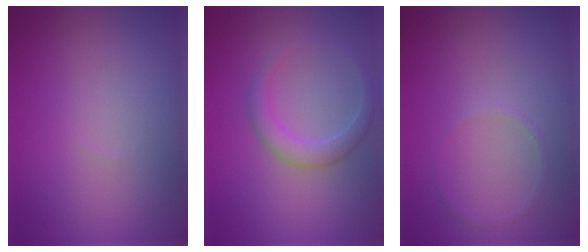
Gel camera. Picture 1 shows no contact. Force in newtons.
{"total": 2.4, "press": 2.4, "slide": 0.2}
{"total": 0.5, "press": 0.5, "slide": 0.1}